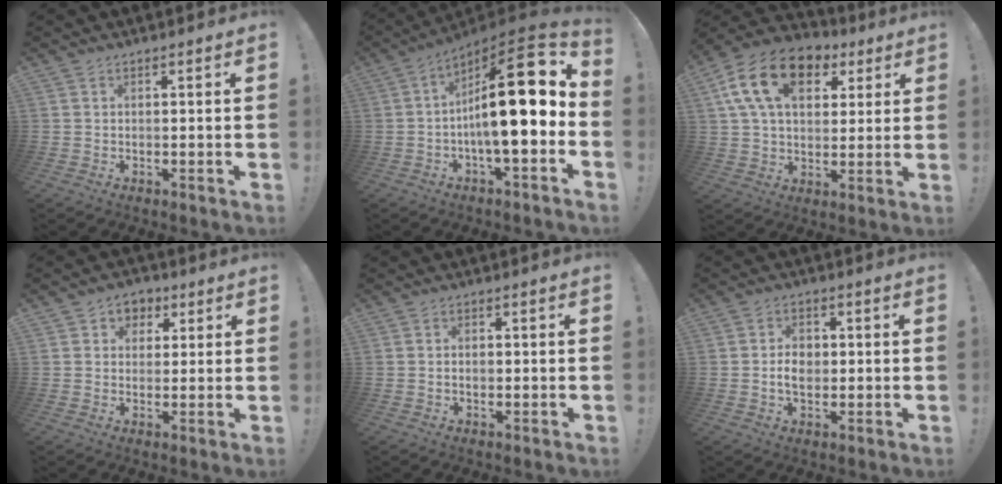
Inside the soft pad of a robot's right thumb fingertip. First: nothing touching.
{"total": 21.5, "force": [1.1, 5.8, 20.7], "torque": [-0.324, -0.007, 0.010]}
{"total": 18.3, "force": [7.1, 11.7, 12.1], "torque": [-0.203, -0.016, 0.129]}
{"total": 5.1, "force": [1.0, 4.8, 1.4], "torque": [-0.006, 0.000, 0.019]}
{"total": 1.5, "force": [-0.3, 1.3, 0.8], "torque": [-0.010, 0.005, -0.007]}
{"total": 5.8, "force": [-0.2, 4.6, 3.5], "torque": [-0.052, 0.006, -0.008]}